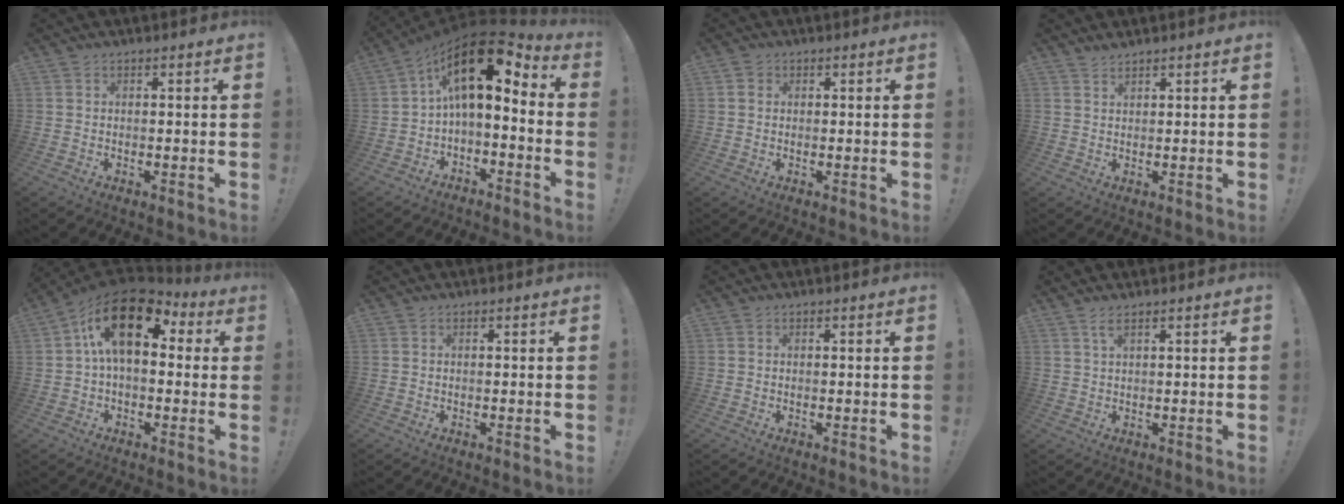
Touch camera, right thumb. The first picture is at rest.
{"total": 14.0, "force": [4.7, 5.8, 11.9], "torque": [-0.204, -0.027, 0.083]}
{"total": 1.4, "force": [0.4, 1.3, 0.4], "torque": [-0.004, 0.000, 0.008]}
{"total": 1.6, "force": [1.6, 0.1, 0.3], "torque": [-0.007, -0.010, 0.030]}
{"total": 17.3, "force": [5.8, 9.1, 13.6], "torque": [-0.237, -0.012, 0.104]}
{"total": 0.0}
{"total": 0.0}
{"total": 2.3, "force": [1.4, 0.4, 1.8], "torque": [-0.040, -0.001, 0.026]}